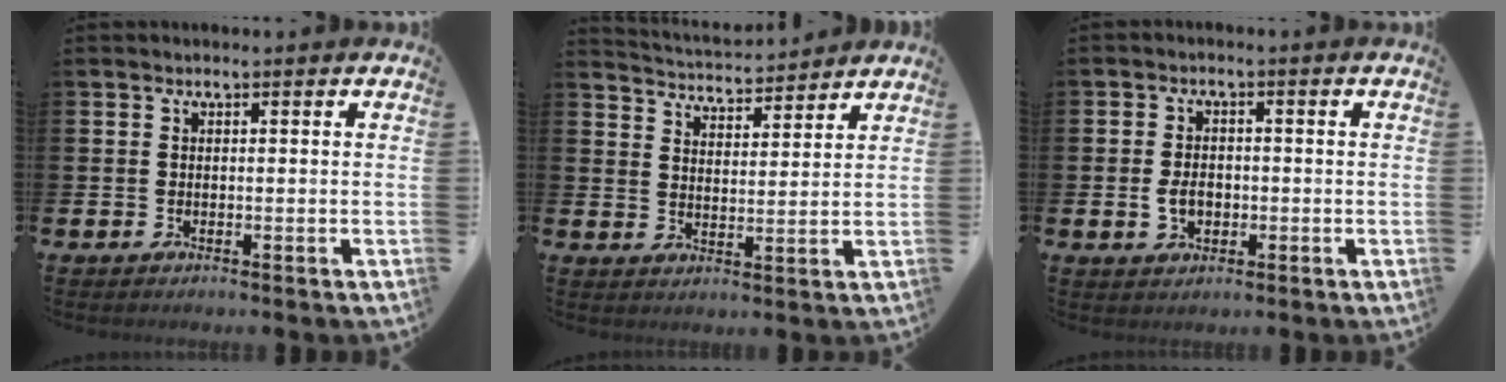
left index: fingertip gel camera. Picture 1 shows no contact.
{"total": 4.4, "force": [4.4, 0.4, -0.2], "torque": [-0.017, -0.030, 0.078]}
{"total": 3.1, "force": [-0.6, 2.2, 2.1], "torque": [-0.037, 0.004, -0.013]}